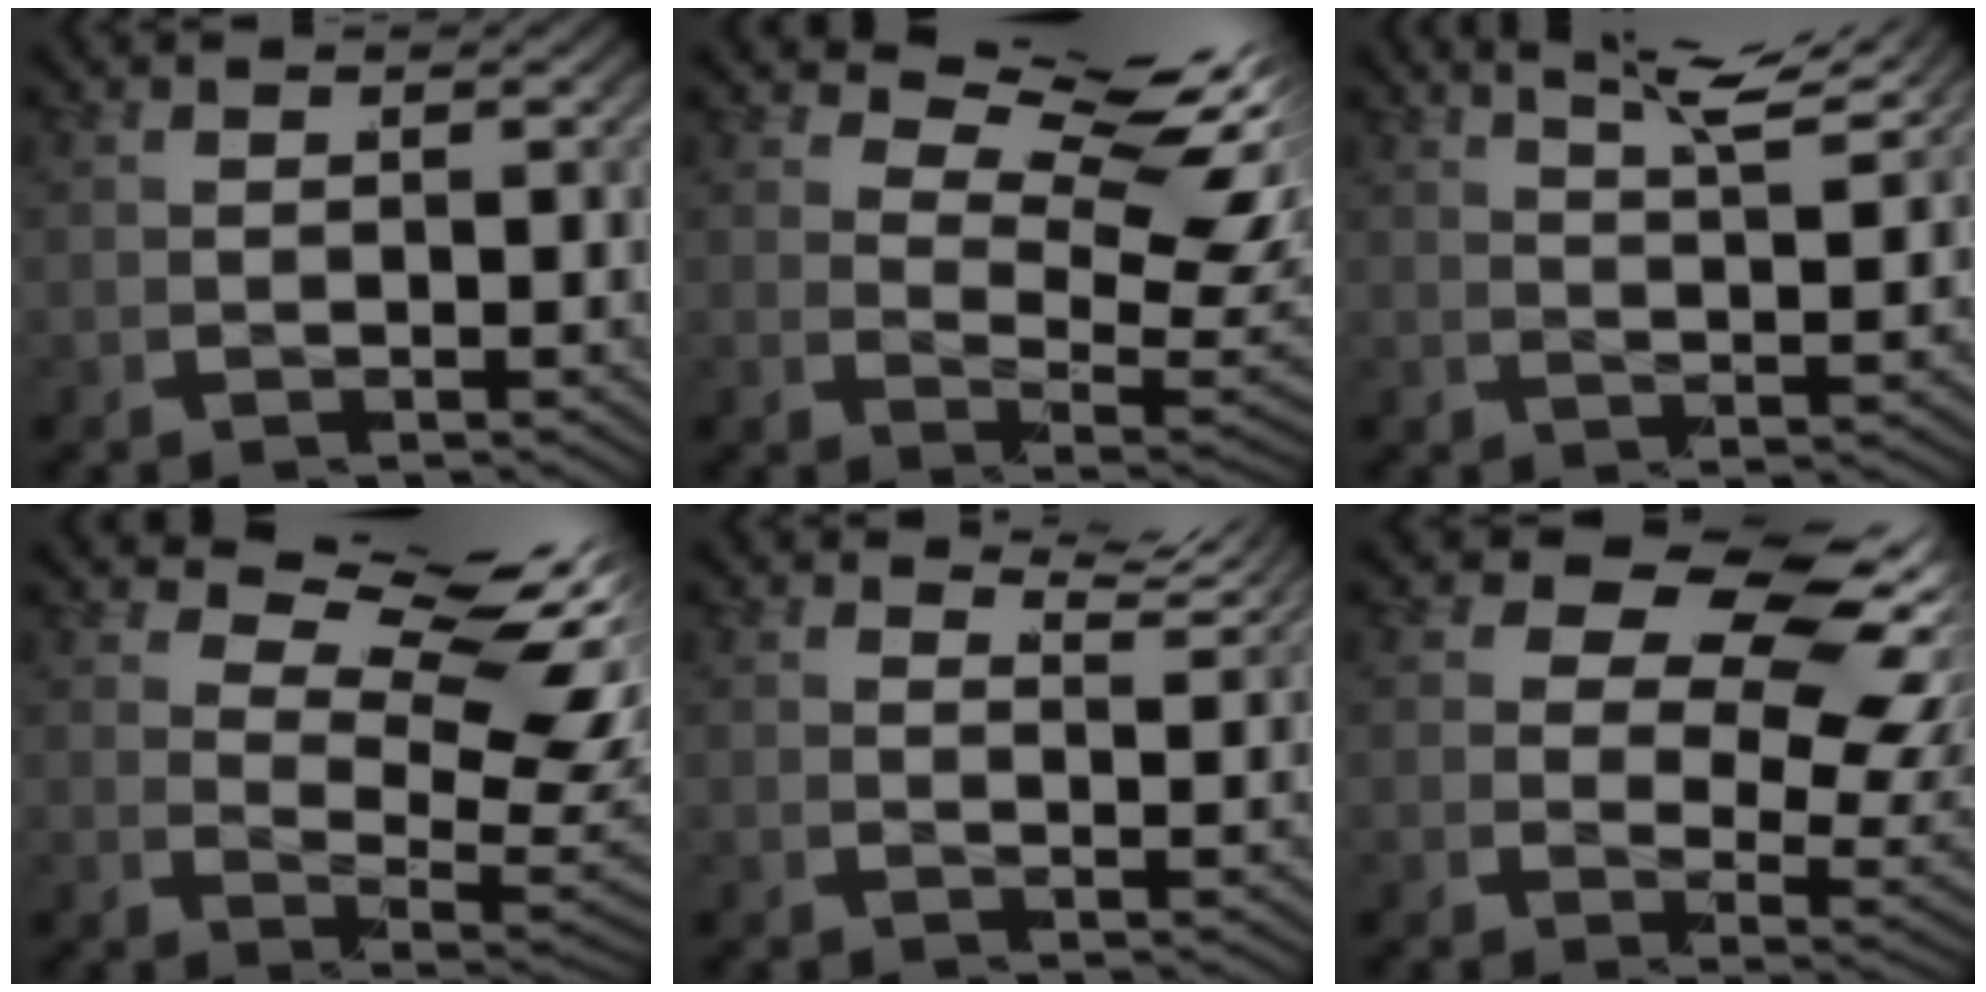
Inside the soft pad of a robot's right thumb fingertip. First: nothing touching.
{"total": 8.1, "force": [4.3, 3.6, 5.8], "torque": [-0.081, -0.002, 0.067]}
{"total": 6.0, "force": [5.0, 1.2, 3.0], "torque": [-0.040, 0.016, 0.072]}
{"total": 8.7, "force": [4.1, 4.2, 6.4], "torque": [-0.089, -0.004, 0.065]}
{"total": 3.6, "force": [3.3, 0.6, 1.3], "torque": [-0.012, 0.006, 0.045]}
{"total": 10.6, "force": [4.0, 6.3, 7.5], "torque": [-0.098, 0.000, 0.052]}